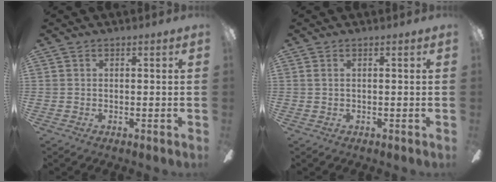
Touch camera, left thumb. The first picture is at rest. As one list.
[{"total": 0.6, "force": [0.1, 0.2, 0.6], "torque": [-0.012, 0.000, 0.001]}]